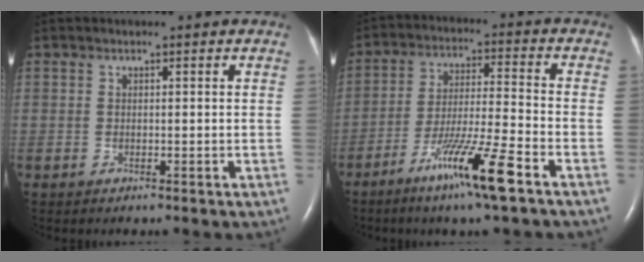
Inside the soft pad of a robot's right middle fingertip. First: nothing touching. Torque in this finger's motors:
{"motor_torque": [1.22, -0.92, 0.56, 0.16]}